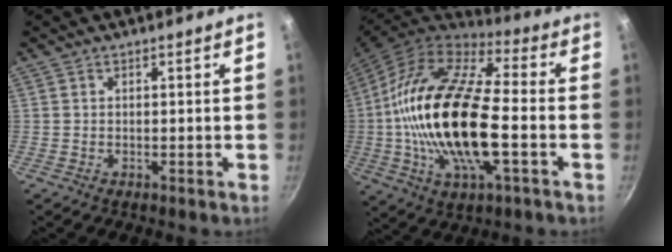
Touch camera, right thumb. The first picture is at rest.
{"total": 25.1, "force": [-2.5, 10.2, 22.8], "torque": [-0.439, 0.021, -0.061]}